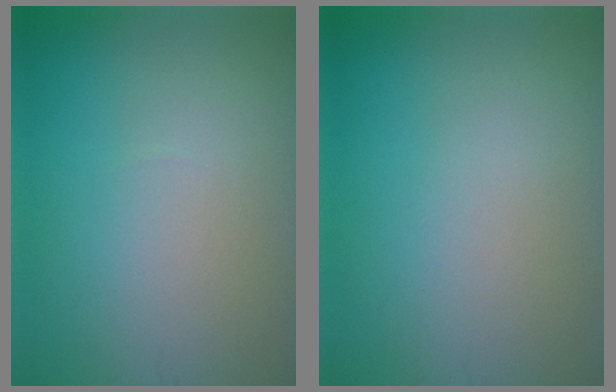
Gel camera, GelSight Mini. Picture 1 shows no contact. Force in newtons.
{"total": 0.0}